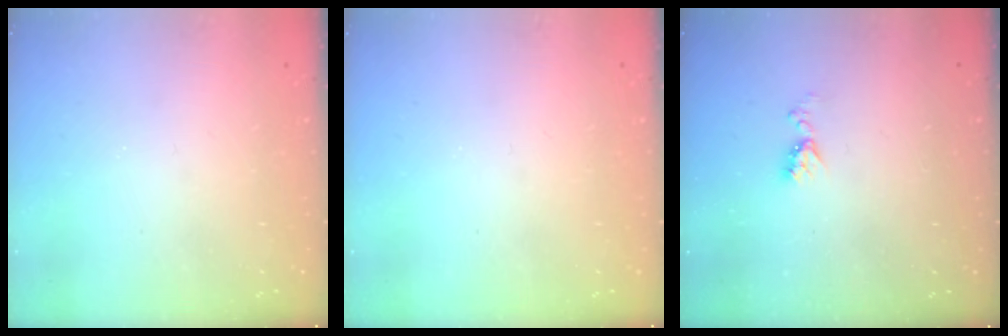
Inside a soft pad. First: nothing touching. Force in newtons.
{"total": 0.0}
{"total": 5.9, "press": 5.9, "slide": 0.8}